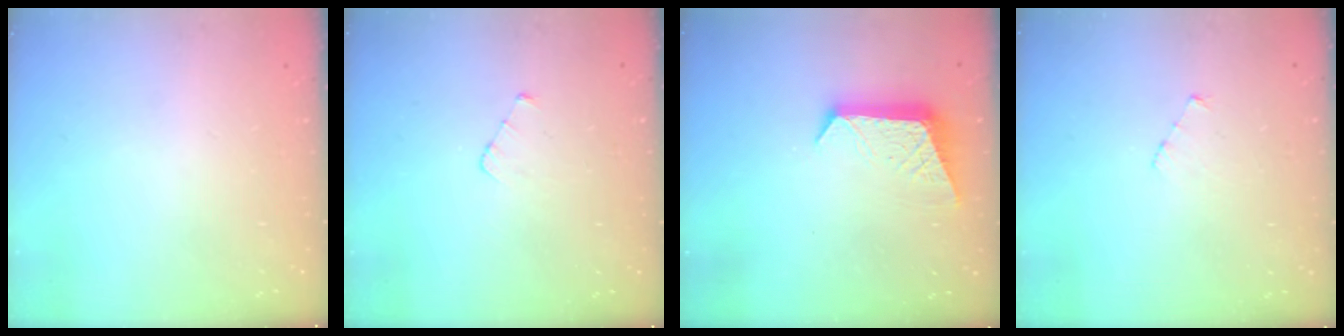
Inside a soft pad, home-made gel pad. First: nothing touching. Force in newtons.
{"total": 2.4, "press": 2.4, "slide": 0.3}
{"total": 9.3, "press": 9.2, "slide": 0.8}
{"total": 2.6, "press": 2.6, "slide": 0.3}